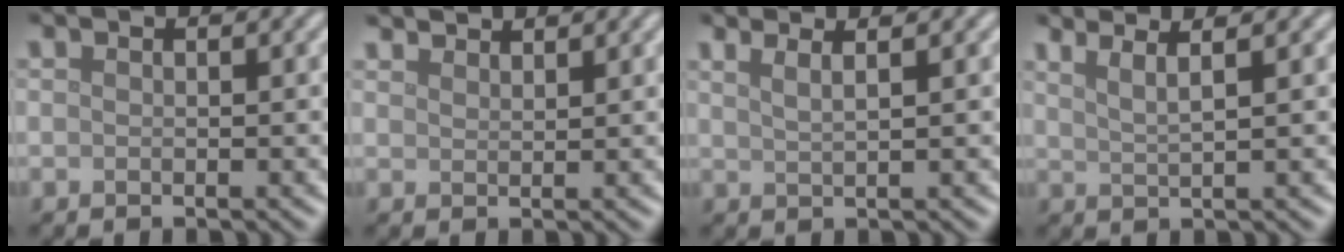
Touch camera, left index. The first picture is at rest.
{"total": 2.7, "force": [2.6, 0.3, 0.5], "torque": [-0.007, -0.002, 0.047]}
{"total": 3.2, "force": [2.1, 1.3, 2.1], "torque": [-0.011, 0.015, 0.002]}
{"total": 3.6, "force": [2.6, 1.1, 2.3], "torque": [-0.023, 0.017, 0.017]}